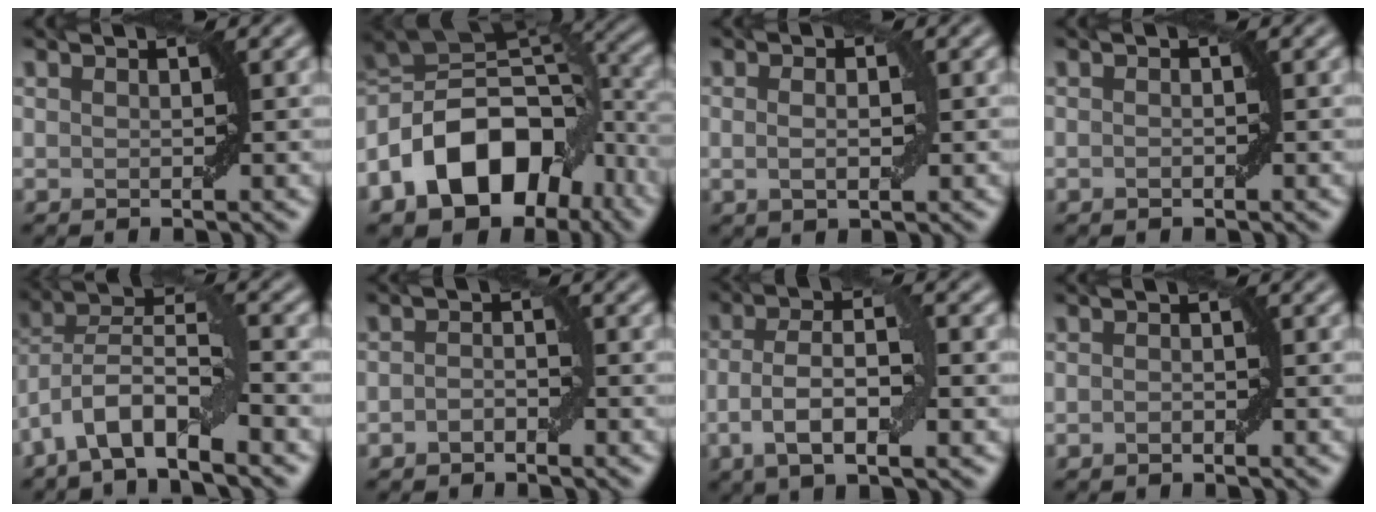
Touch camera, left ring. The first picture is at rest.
{"total": 14.1, "force": [-6.0, 9.4, 8.7], "torque": [-0.153, 0.012, -0.119]}
{"total": 2.2, "force": [0.2, 1.0, 1.9], "torque": [-0.026, -0.002, 0.000]}
{"total": 0.6, "force": [-0.3, 0.2, 0.5], "torque": [-0.008, 0.002, -0.003]}
{"total": 6.5, "force": [-3.7, 2.1, 4.9], "torque": [-0.086, 0.011, -0.079]}
{"total": 1.4, "force": [-0.8, 0.7, 0.9], "torque": [-0.018, 0.004, -0.017]}
{"total": 6.7, "force": [-1.7, 2.4, 6.0], "torque": [-0.113, 0.006, -0.033]}
{"total": 0.9, "force": [-0.4, 0.3, 0.7], "torque": [-0.011, 0.003, -0.007]}